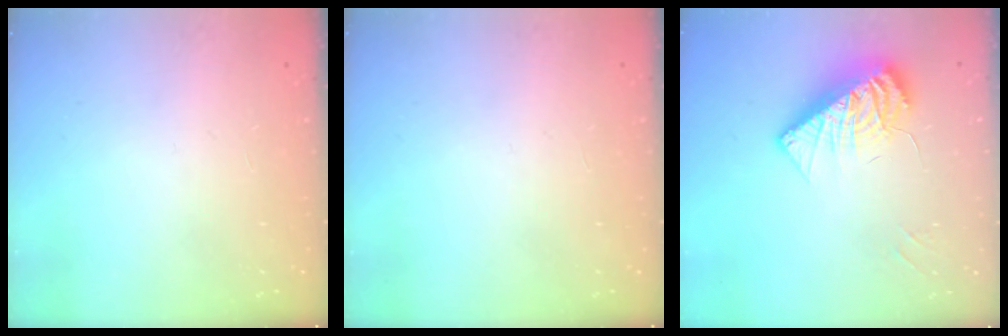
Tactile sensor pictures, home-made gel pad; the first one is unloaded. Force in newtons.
{"total": 0.0}
{"total": 12.8, "press": 12.5, "slide": 2.5}